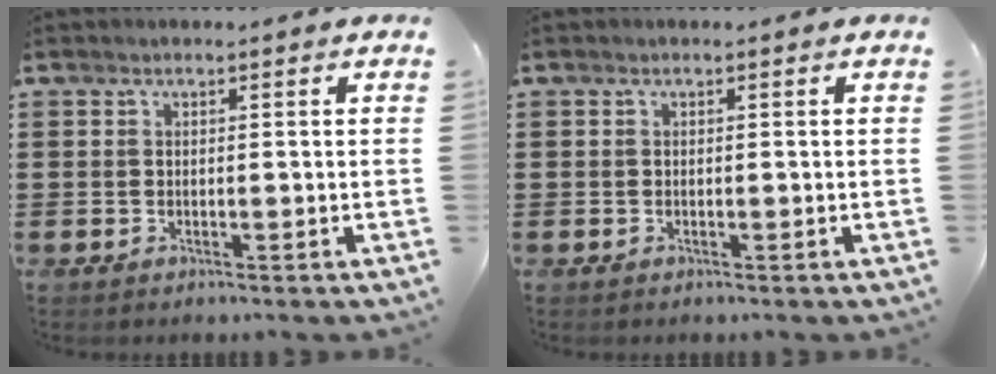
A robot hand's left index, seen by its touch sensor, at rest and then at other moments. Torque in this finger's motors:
{"motor_torque": [-0.07, -0.02, 0.02, 0.01]}